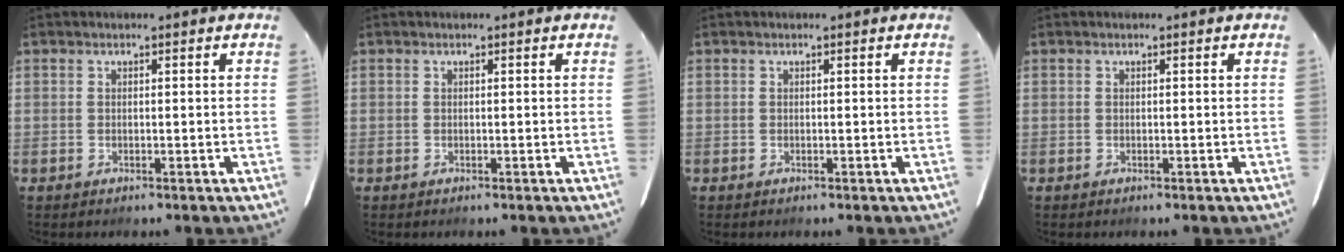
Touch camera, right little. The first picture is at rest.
{"total": 0.0}
{"total": 0.0}
{"total": 0.0}